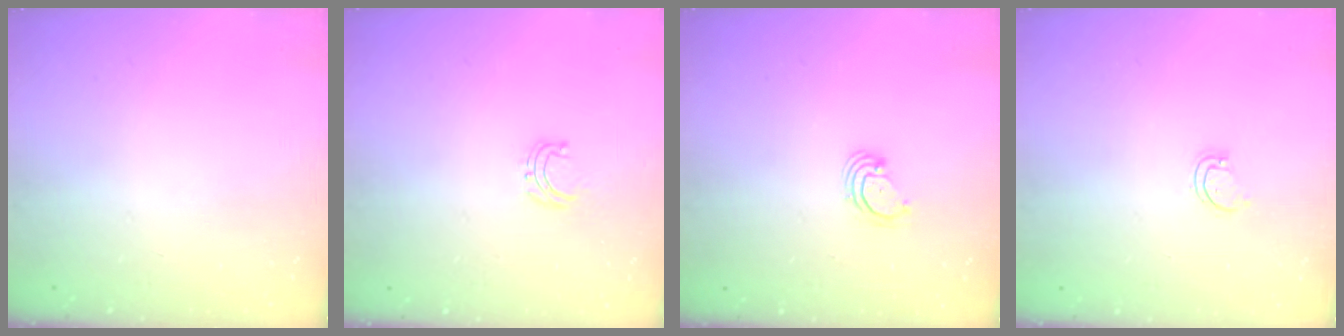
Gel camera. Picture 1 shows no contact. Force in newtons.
{"total": 4.2, "press": 4.2, "slide": 0.4}
{"total": 3.0, "press": 3.0, "slide": 0.3}
{"total": 1.7, "press": 1.7, "slide": 0.3}